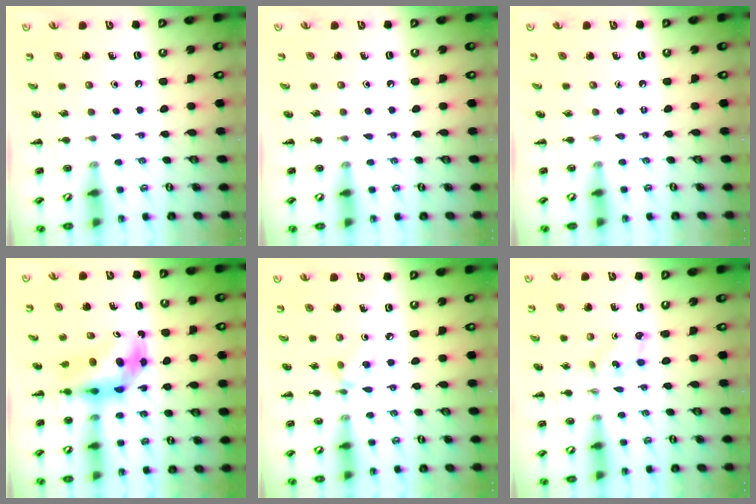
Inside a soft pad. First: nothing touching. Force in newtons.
{"total": 0.0}
{"total": 0.0}
{"total": 5.9, "press": 5.7, "slide": 1.3}
{"total": 3.4, "press": 3.3, "slide": 1.1}
{"total": 3.0, "press": 2.9, "slide": 0.9}